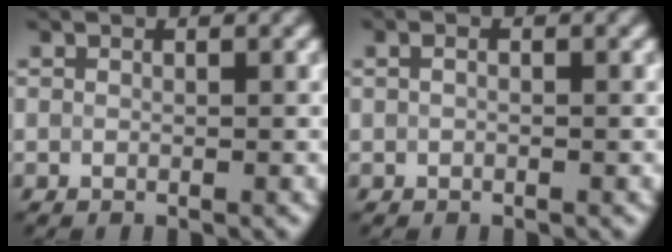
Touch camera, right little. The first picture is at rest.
{"total": 0.8, "force": [0.2, 0.4, 0.7], "torque": [-0.016, -0.003, 0.000]}